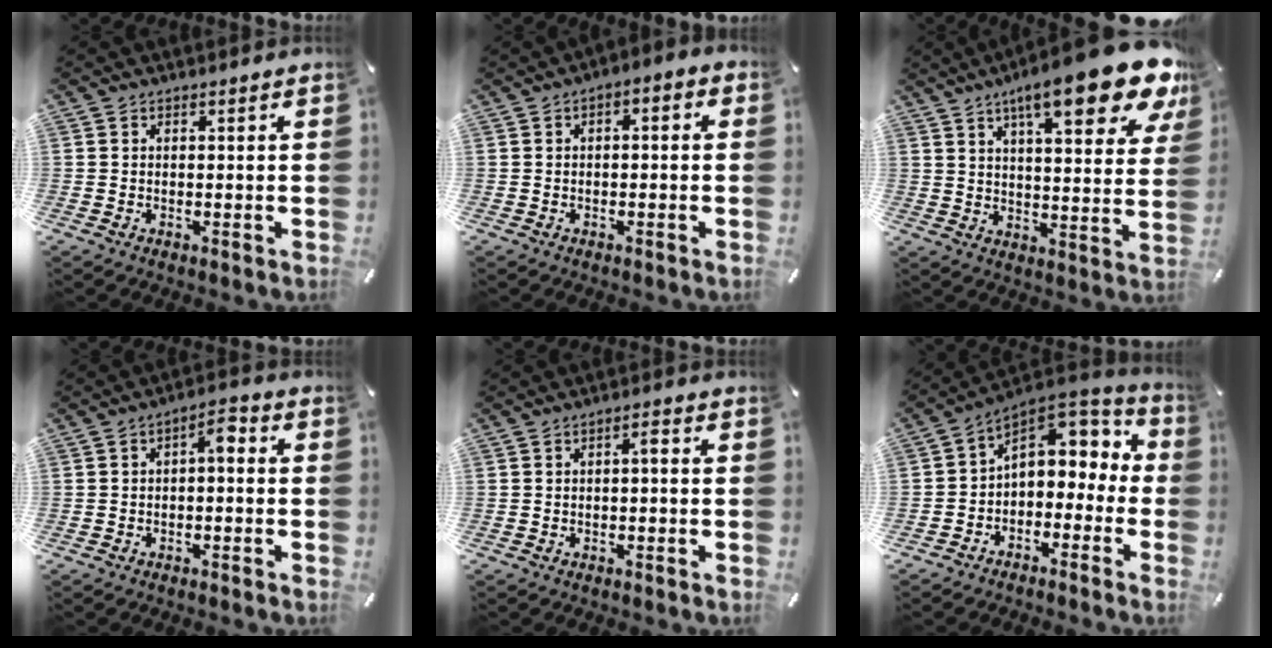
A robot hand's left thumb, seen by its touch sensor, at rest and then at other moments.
{"total": 2.8, "force": [-1.7, 1.0, 2.0], "torque": [-0.031, 0.015, -0.033]}
{"total": 20.3, "force": [12.2, 5.6, 15.2], "torque": [-0.231, -0.062, 0.192]}
{"total": 4.3, "force": [-1.6, 2.0, 3.5], "torque": [-0.057, 0.021, -0.035]}
{"total": 2.0, "force": [-0.7, 0.7, 1.8], "torque": [-0.034, 0.009, -0.017]}
{"total": 8.6, "force": [2.3, 6.6, 5.1], "torque": [-0.073, -0.017, 0.043]}